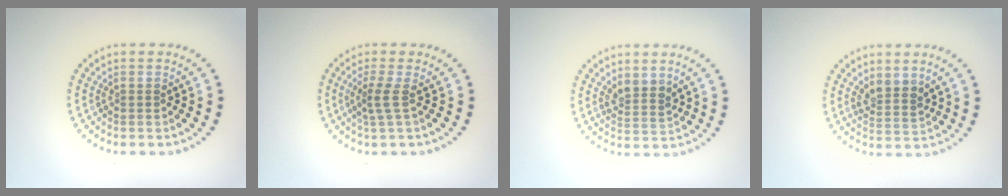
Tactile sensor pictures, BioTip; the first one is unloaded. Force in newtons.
{"total": 1.8, "press": 1.2, "slide": 1.3}
{"total": 2.3, "press": 1.9, "slide": 1.3}
{"total": 2.4, "press": 1.9, "slide": 1.4}